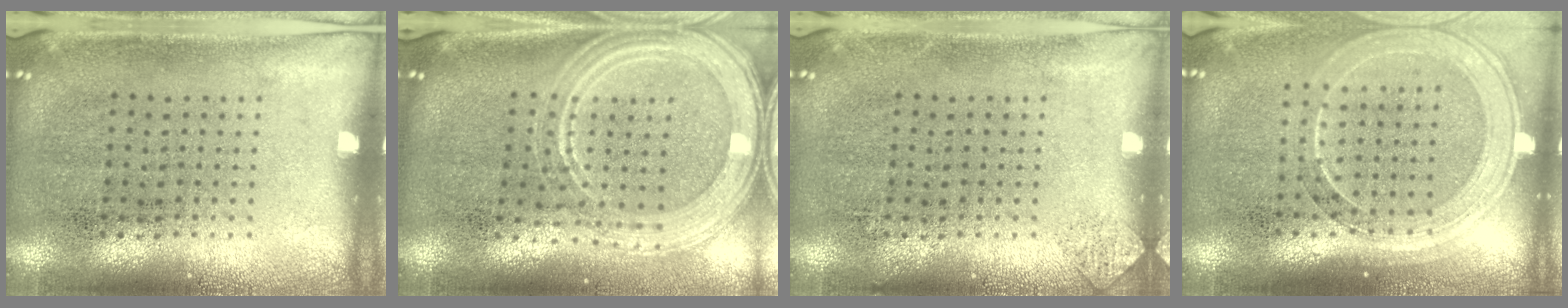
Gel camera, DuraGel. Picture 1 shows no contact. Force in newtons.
{"total": 2.3, "press": 2.0, "slide": 1.0}
{"total": 0.6, "press": 0.6, "slide": 0.2}
{"total": 1.9, "press": 1.7, "slide": 0.8}